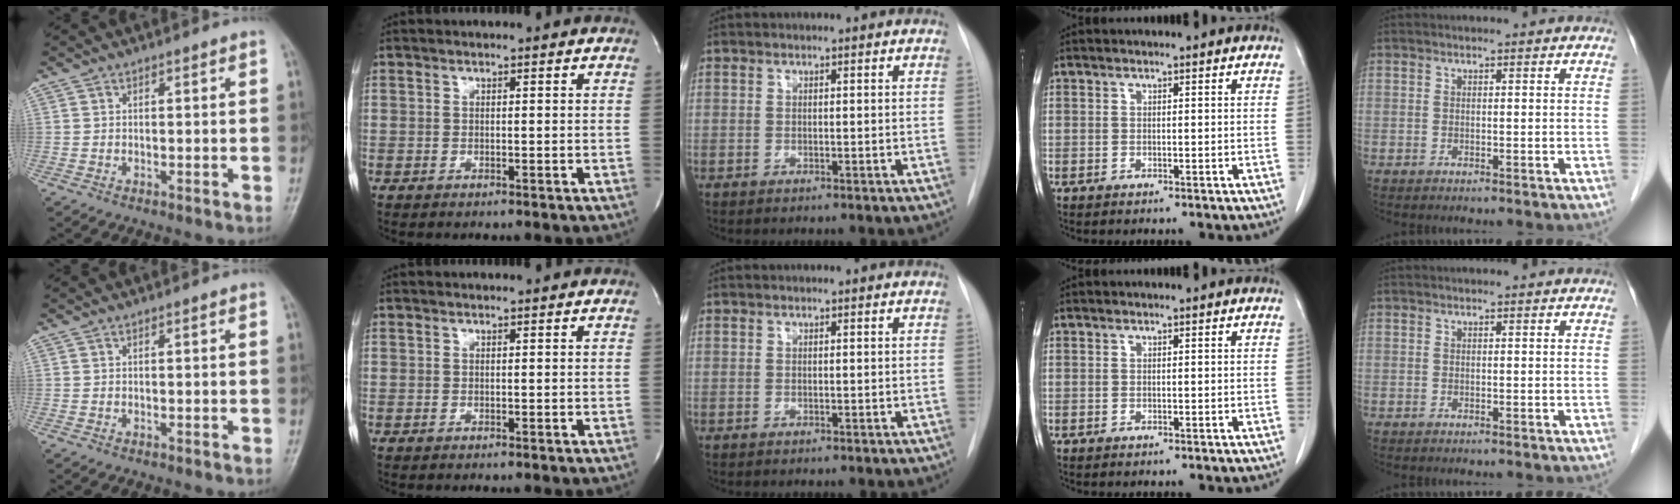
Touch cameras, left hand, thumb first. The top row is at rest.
{}